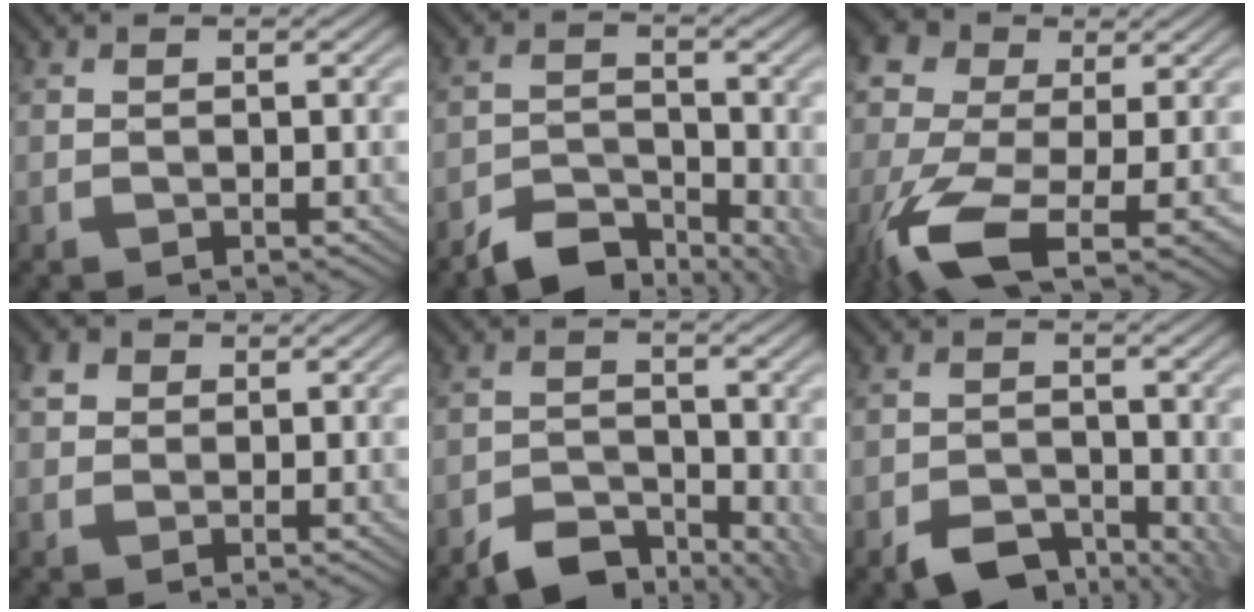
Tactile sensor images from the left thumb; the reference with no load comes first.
{"total": 6.4, "force": [-4.8, 2.9, 3.0], "torque": [-0.043, -0.003, -0.091]}
{"total": 13.1, "force": [-4.5, 6.7, 10.3], "torque": [-0.240, -0.014, -0.088]}
{"total": 2.4, "force": [1.0, 2.0, 1.0], "torque": [-0.024, 0.004, 0.016]}
{"total": 5.8, "force": [-4.1, 2.9, 2.9], "torque": [-0.039, -0.002, -0.076]}
{"total": 5.8, "force": [-3.5, 3.3, 3.2], "torque": [-0.045, -0.010, -0.063]}